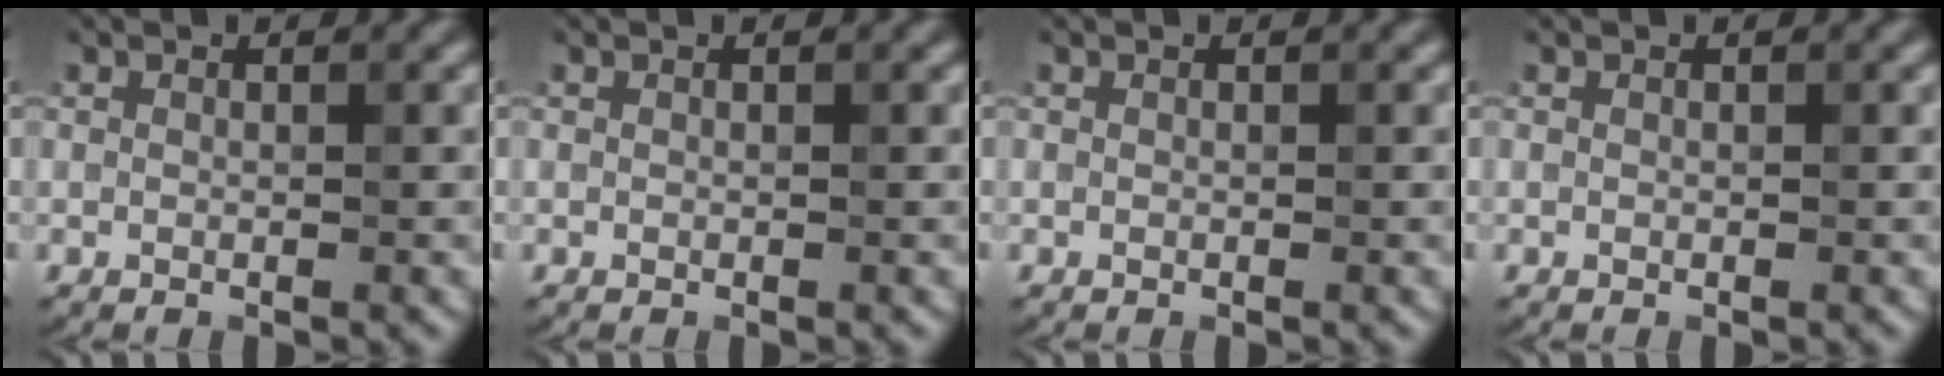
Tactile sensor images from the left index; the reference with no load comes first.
{"total": 0.0}
{"total": 0.0}
{"total": 0.0}